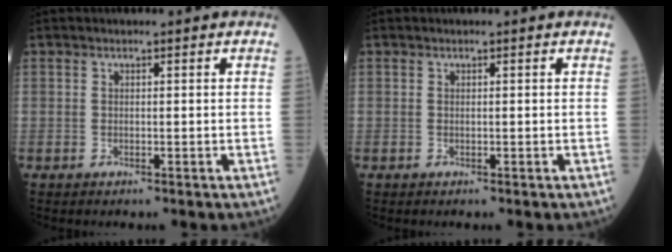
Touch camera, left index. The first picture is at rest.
{"total": 0.0}